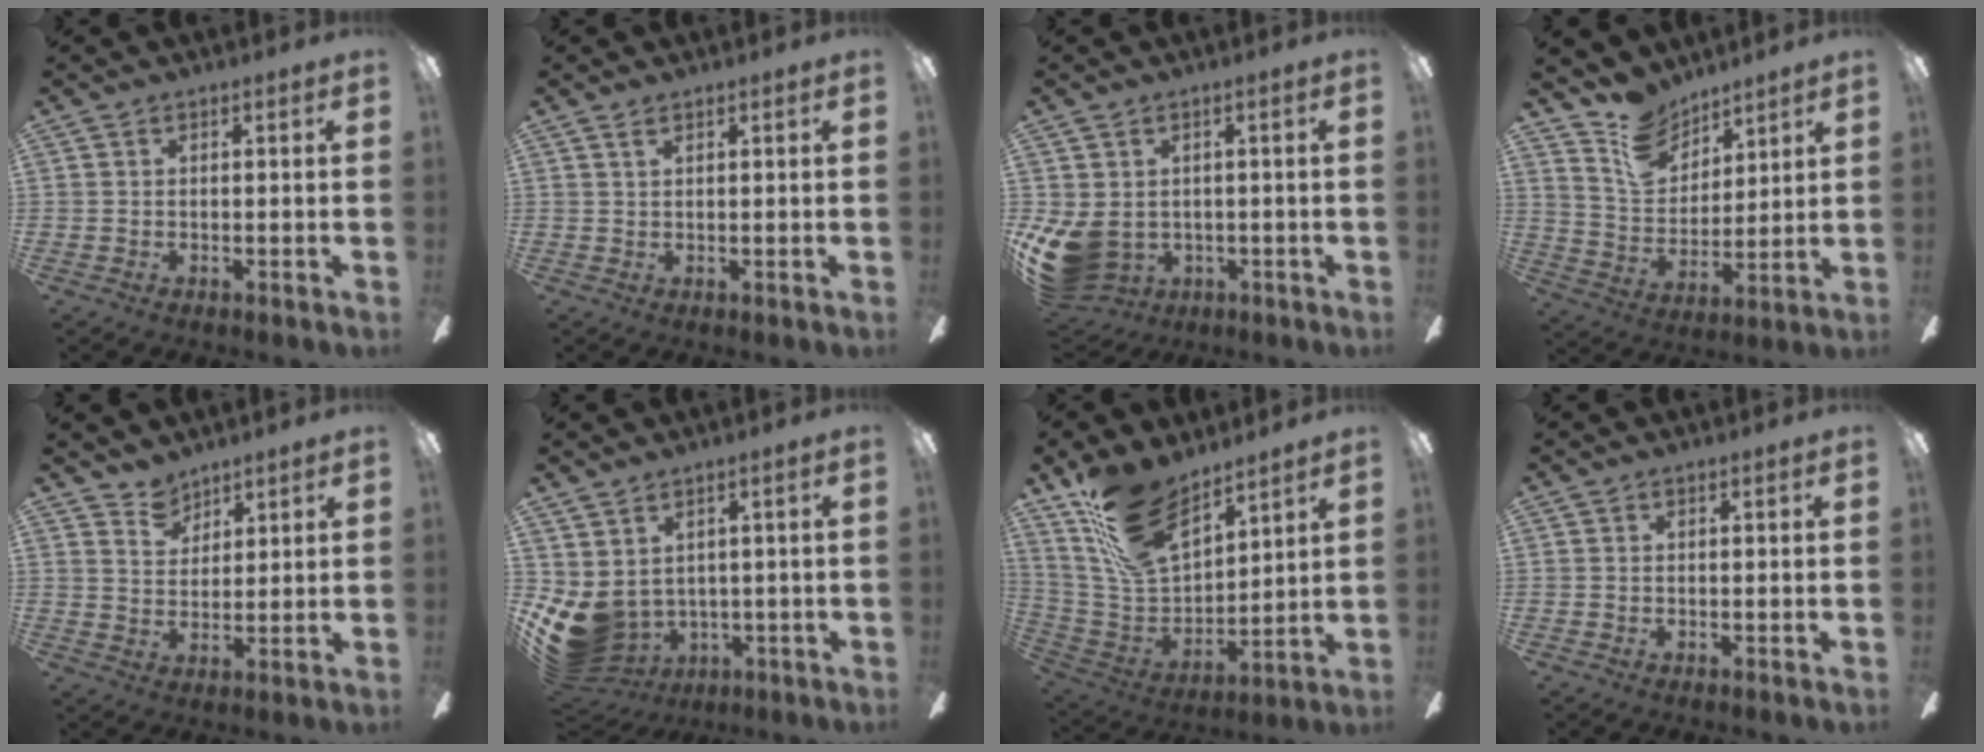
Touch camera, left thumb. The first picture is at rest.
{"total": 1.2, "force": [0.8, 0.5, 0.7], "torque": [-0.017, 0.001, 0.014]}
{"total": 9.0, "force": [-1.0, 7.2, 5.3], "torque": [-0.127, -0.004, -0.014]}
{"total": 12.0, "force": [9.4, 6.7, 3.1], "torque": [-0.073, -0.055, 0.185]}
{"total": 5.4, "force": [4.7, 2.6, 0.4], "torque": [-0.010, -0.024, 0.089]}
{"total": 8.7, "force": [0.0, 7.1, 5.0], "torque": [-0.145, -0.021, 0.008]}
{"total": 19.1, "force": [13.1, 9.4, 10.3], "torque": [-0.203, -0.064, 0.248]}
{"total": 0.0}